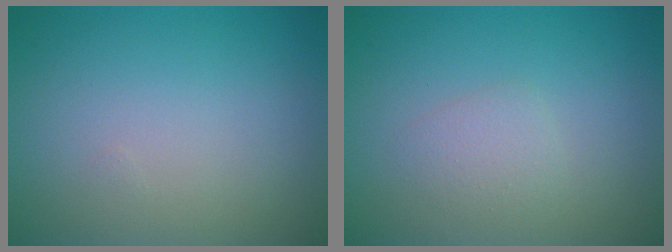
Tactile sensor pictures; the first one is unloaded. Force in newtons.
{"total": 1.4, "press": 1.4, "slide": 0.1}